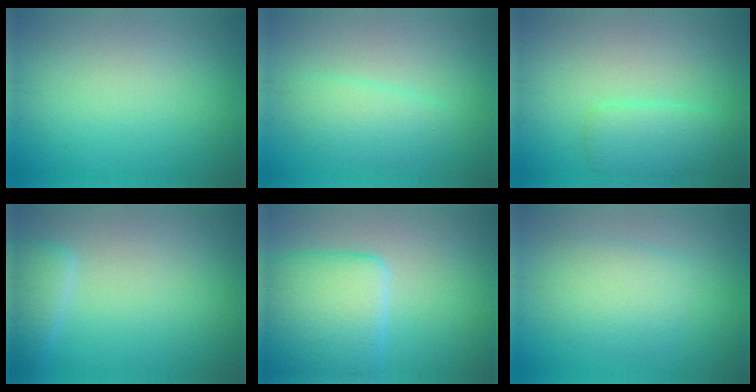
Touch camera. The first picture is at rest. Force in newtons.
{"total": 2.6, "press": 2.6, "slide": 0.1}
{"total": 2.8, "press": 2.8, "slide": 0.2}
{"total": 2.6, "press": 2.6, "slide": 0.2}
{"total": 8.0, "press": 7.9, "slide": 0.6}
{"total": 3.6, "press": 3.6, "slide": 0.2}